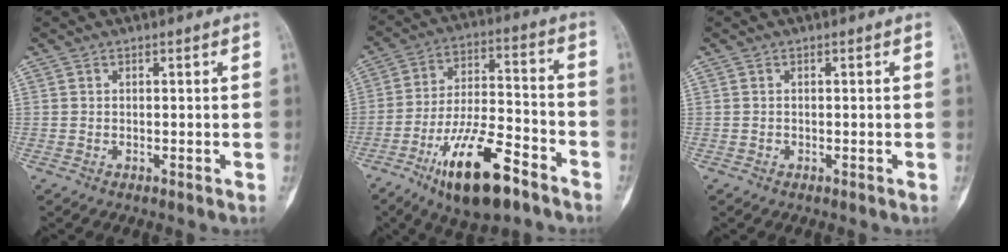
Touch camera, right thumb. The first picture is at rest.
{"total": 17.5, "force": [-10.2, 6.0, 12.8], "torque": [-0.214, 0.063, -0.172]}
{"total": 0.0}